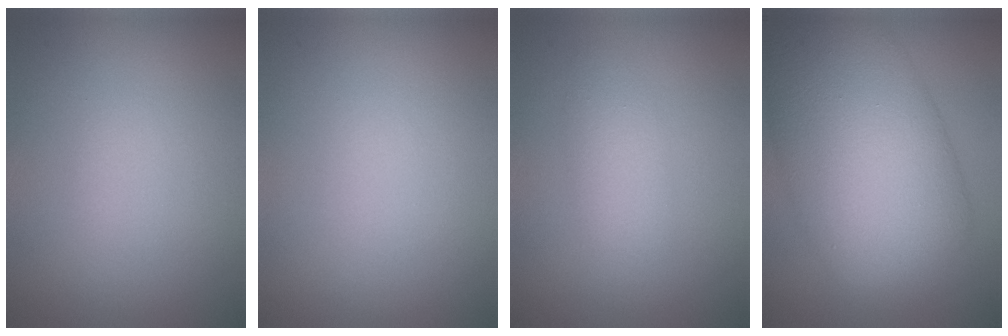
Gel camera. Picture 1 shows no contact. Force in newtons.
{"total": 0.0}
{"total": 2.2, "press": 2.2, "slide": 0.2}
{"total": 14.0, "press": 14.0, "slide": 0.2}